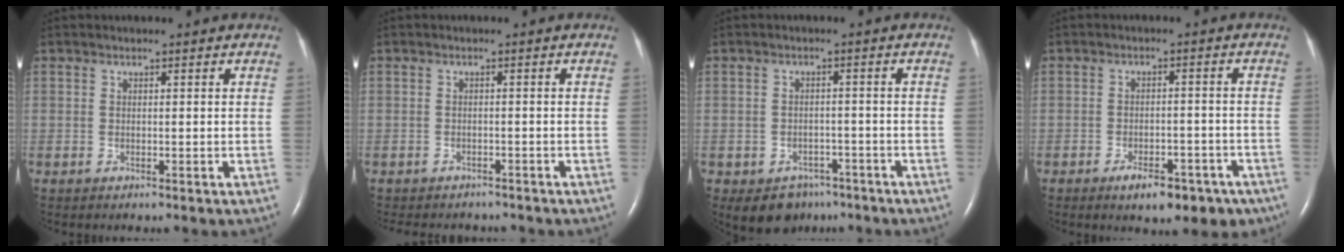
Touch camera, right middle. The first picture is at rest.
{"total": 7.2, "force": [-6.4, 2.6, 2.0], "torque": [-0.029, 0.001, -0.077]}
{"total": 5.7, "force": [-3.8, 4.0, 1.2], "torque": [-0.015, 0.011, -0.049]}
{"total": 8.5, "force": [-5.8, 3.8, 4.9], "torque": [-0.054, 0.005, -0.077]}